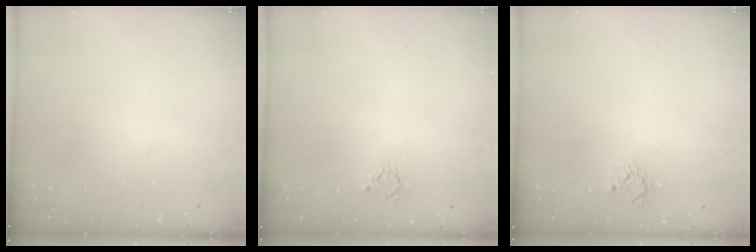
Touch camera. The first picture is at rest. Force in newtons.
{"total": 2.7, "press": 2.7, "slide": 0.4}
{"total": 6.0, "press": 6.0, "slide": 0.5}